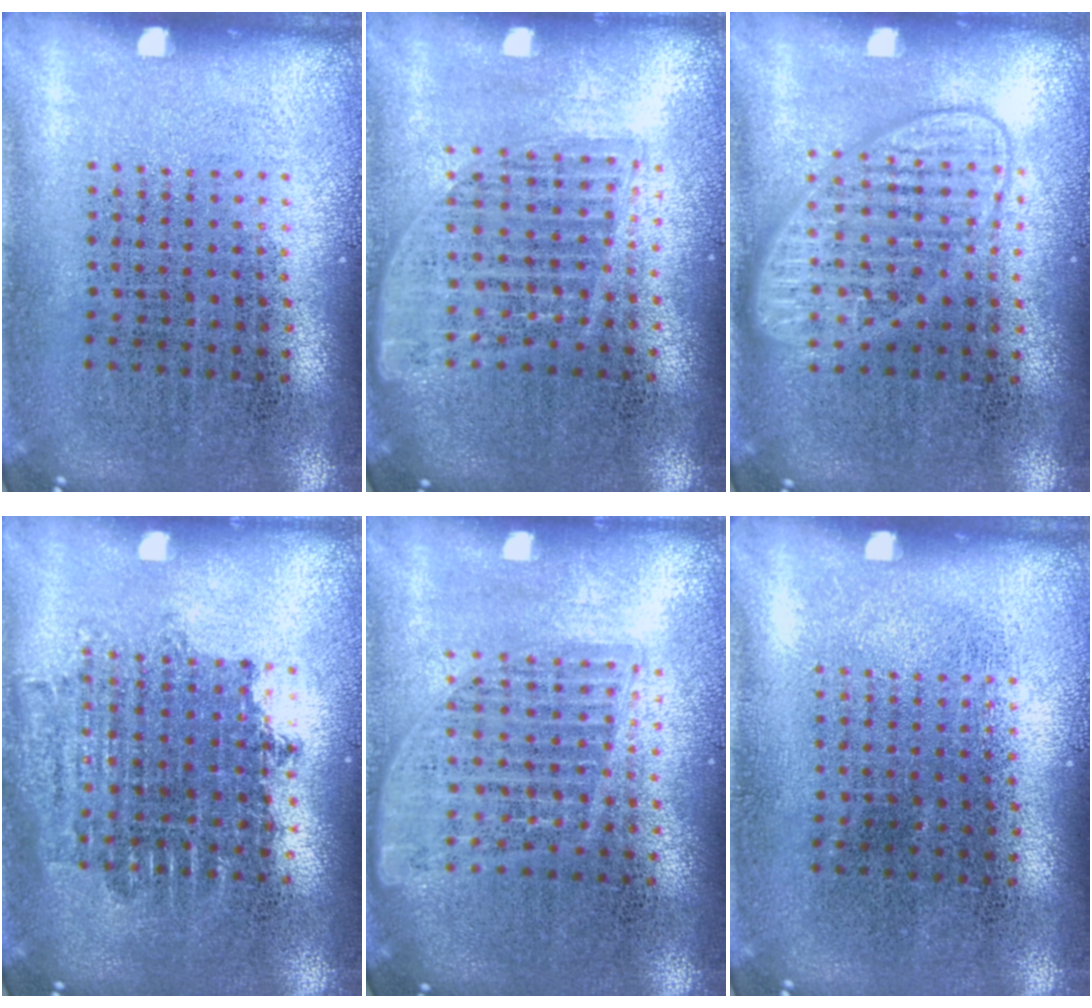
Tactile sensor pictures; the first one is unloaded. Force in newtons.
{"total": 1.6, "press": 1.4, "slide": 0.7}
{"total": 1.8, "press": 1.8, "slide": 0.3}
{"total": 1.6, "press": 1.3, "slide": 0.9}
{"total": 1.6, "press": 1.5, "slide": 0.7}
{"total": 0.0}